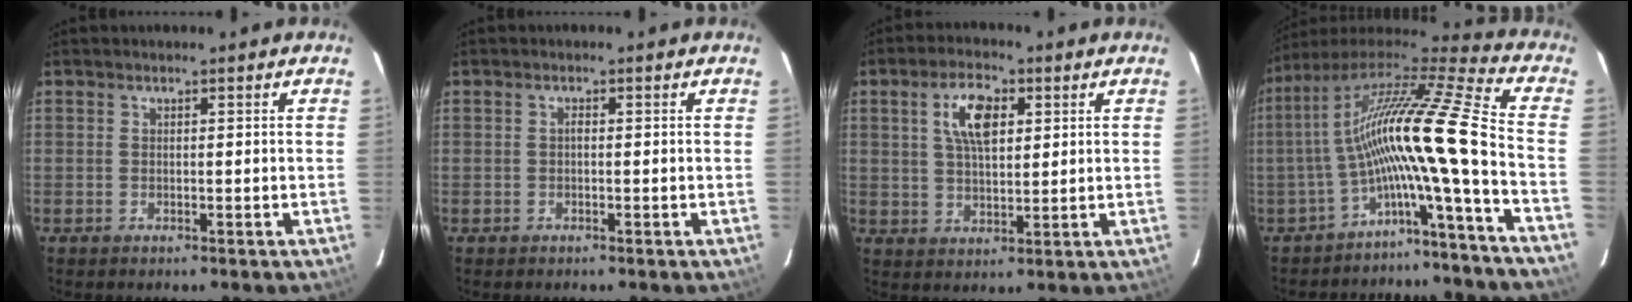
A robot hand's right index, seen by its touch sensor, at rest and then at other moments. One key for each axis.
{"total": 0.5, "fx": -0.2, "fy": 0.3, "fz": 0.4, "tx": -0.006, "ty": 0.004, "tz": -0.005}
{"total": 7.7, "fx": 2.6, "fy": 3.6, "fz": 6.3, "tx": -0.116, "ty": 0.015, "tz": 0.049}
{"total": 16.0, "fx": -4.9, "fy": -1.5, "fz": 15.1, "tx": -0.239, "ty": -0.011, "tz": -0.095}